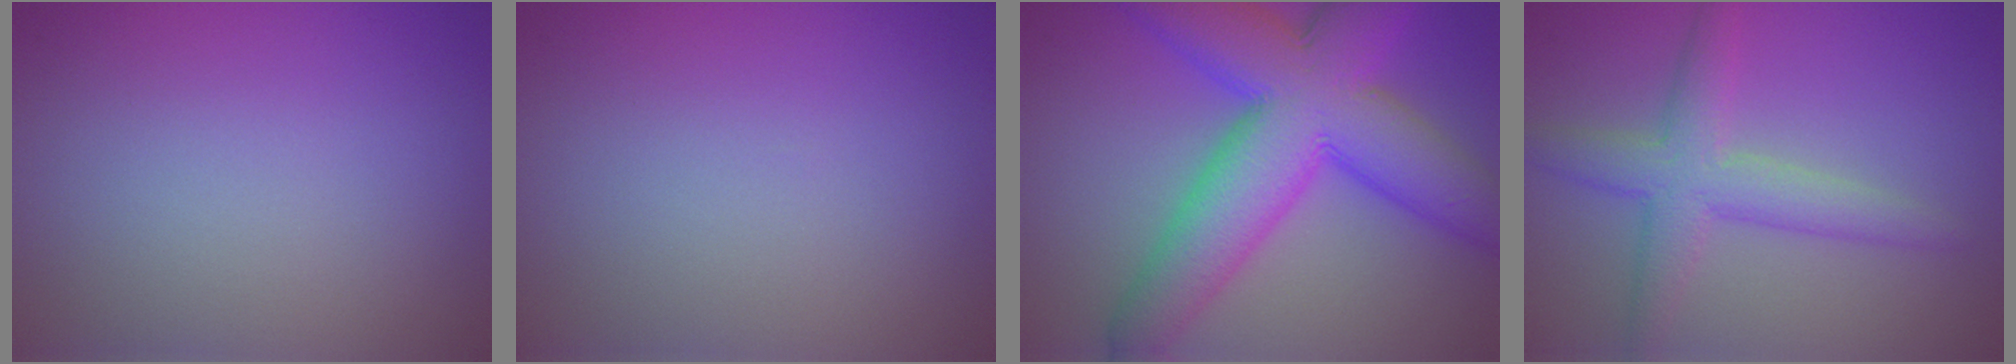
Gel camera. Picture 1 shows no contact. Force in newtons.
{"total": 0.0}
{"total": 12.6, "press": 12.6, "slide": 0.2}
{"total": 4.3, "press": 4.3, "slide": 0.1}